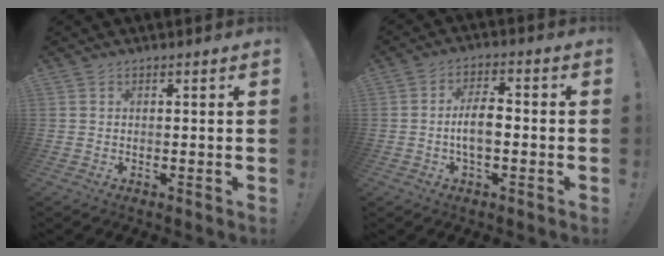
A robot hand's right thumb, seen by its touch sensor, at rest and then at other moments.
{"total": 7.4, "force": [-1.4, 3.3, 6.5], "torque": [-0.124, 0.003, -0.031]}